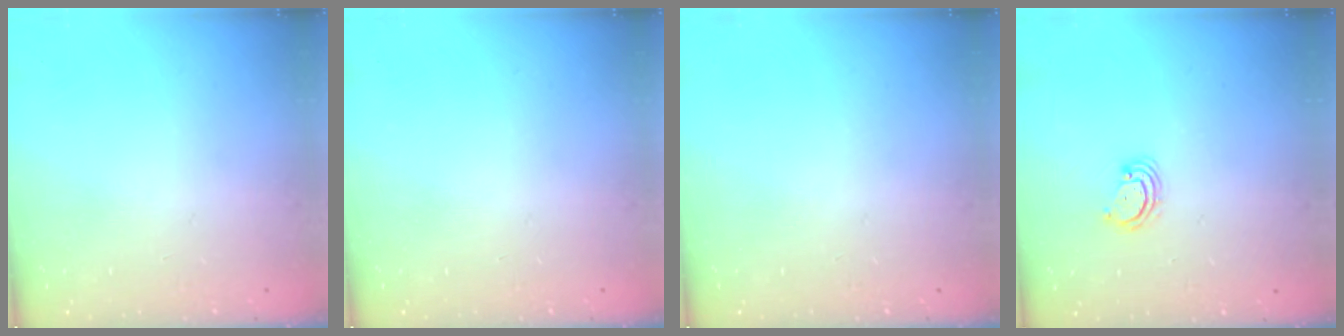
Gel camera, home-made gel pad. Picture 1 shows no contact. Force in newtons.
{"total": 0.0}
{"total": 0.0}
{"total": 3.4, "press": 3.4, "slide": 0.3}